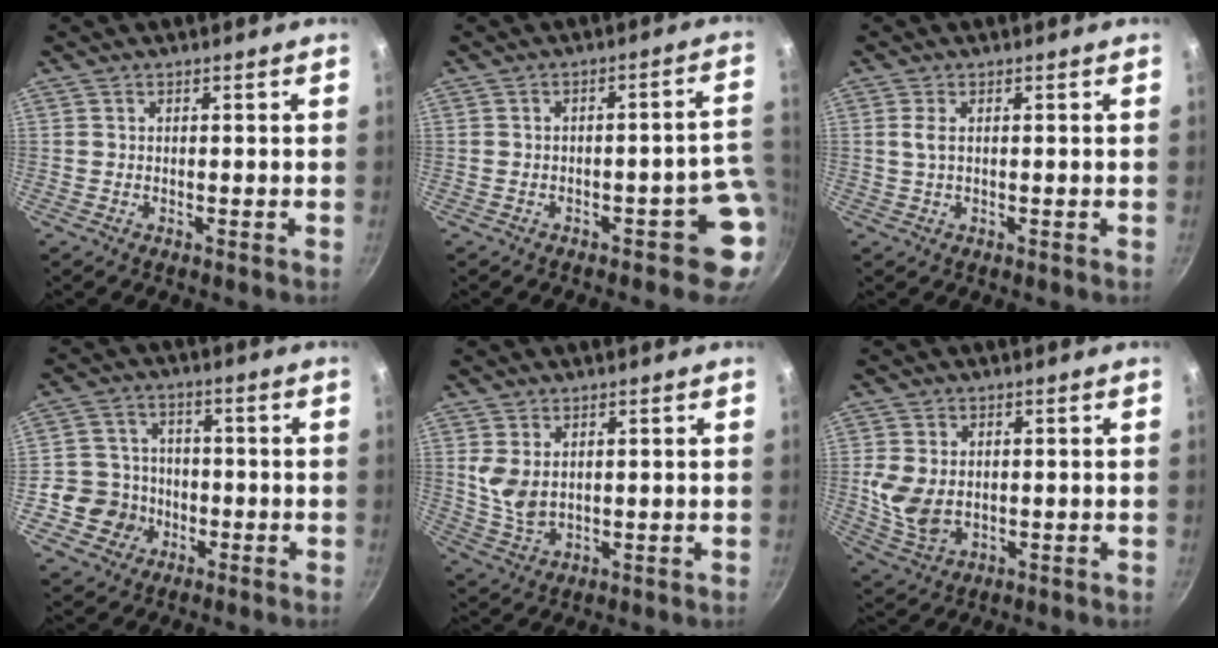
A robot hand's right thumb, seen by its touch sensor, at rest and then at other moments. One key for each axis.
{"total": 6.0, "fx": -2.2, "fy": 3.1, "fz": 4.6, "tx": 0.004, "ty": 0.038, "tz": -0.027}
{"total": 1.8, "fx": 0.3, "fy": 0.7, "fz": 1.6, "tx": -0.036, "ty": 0.001, "tz": 0.008}
{"total": 8.3, "fx": -2.5, "fy": 7.6, "fz": 2.0, "tx": -0.011, "ty": 0.031, "tz": -0.049}
{"total": 6.0, "fx": 1.7, "fy": 3.6, "fz": 4.5, "tx": -0.083, "ty": -0.017, "tz": 0.042}
{"total": 8.3, "fx": 0.2, "fy": 5.8, "fz": 6.0, "tx": -0.120, "ty": -0.012, "tz": 0.015}